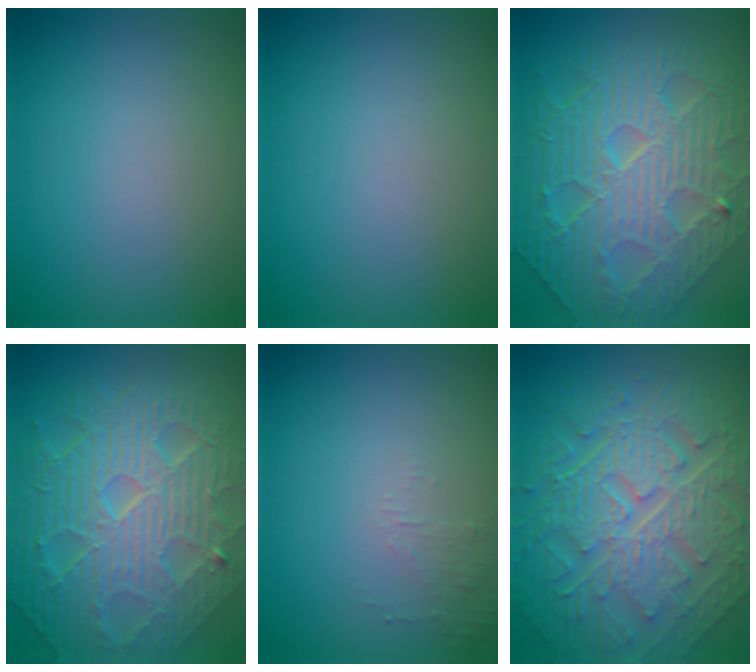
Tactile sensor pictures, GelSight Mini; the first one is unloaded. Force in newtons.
{"total": 0.0}
{"total": 10.9, "press": 7.4, "slide": 7.9}
{"total": 11.4, "press": 7.5, "slide": 8.5}
{"total": 1.3, "press": 1.2, "slide": 0.3}
{"total": 10.4, "press": 7.1, "slide": 7.6}